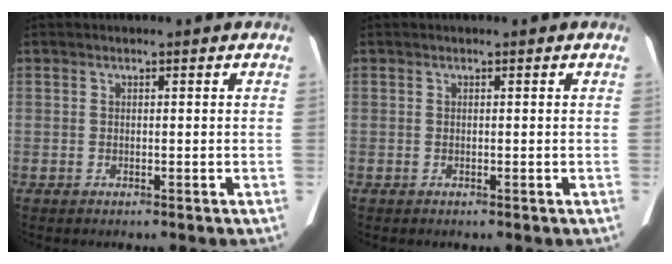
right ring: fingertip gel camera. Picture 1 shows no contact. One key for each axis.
{"total": 0.0}